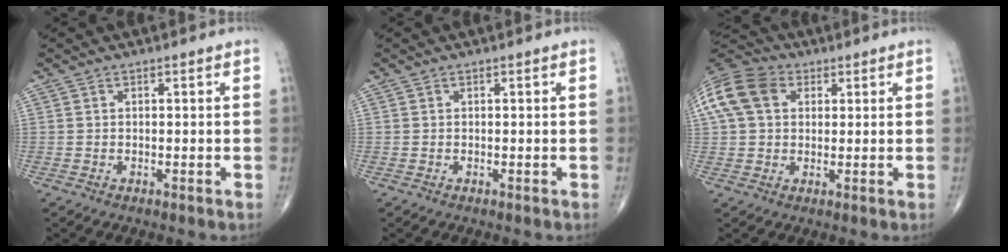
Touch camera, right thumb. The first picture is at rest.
{"total": 0.0}
{"total": 14.9, "force": [4.7, 11.1, 8.9], "torque": [-0.200, 0.033, 0.079]}